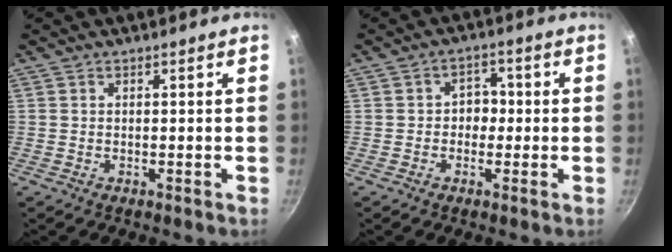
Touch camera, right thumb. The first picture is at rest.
{"total": 4.0, "force": [-0.4, 3.4, 2.2], "torque": [0.006, 0.011, -0.010]}